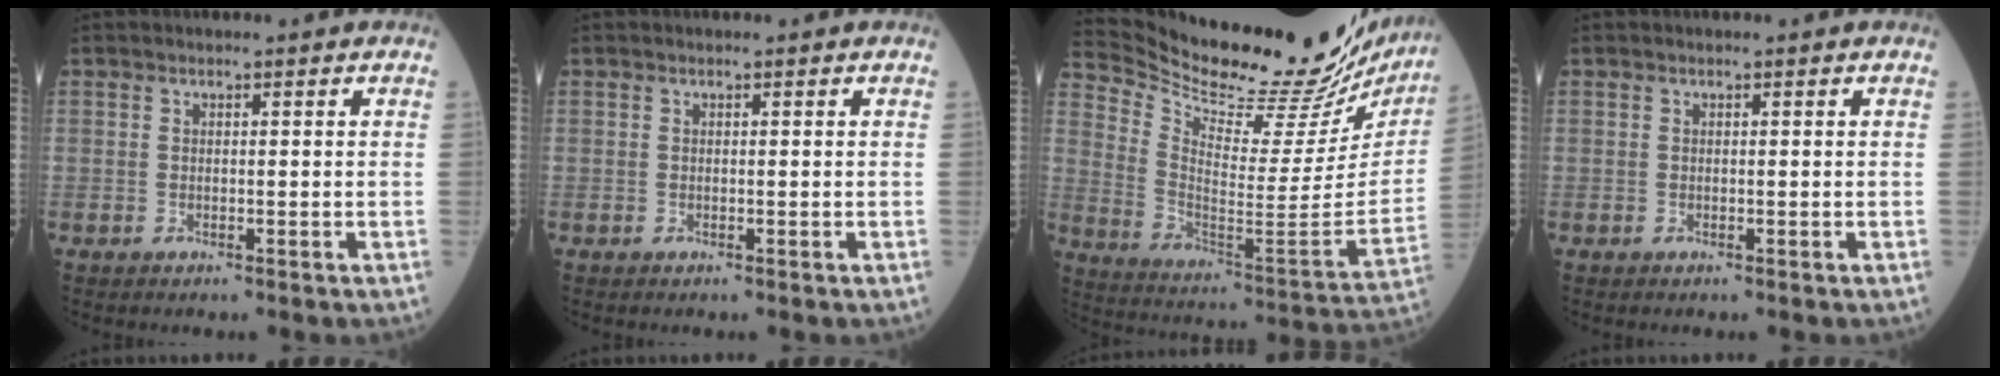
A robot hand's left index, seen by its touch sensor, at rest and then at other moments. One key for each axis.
{"total": 0.0}
{"total": 28.9, "fx": 26.8, "fy": 4.7, "fz": 9.8, "tx": -0.167, "ty": -0.104, "tz": 0.361}
{"total": 0.0}